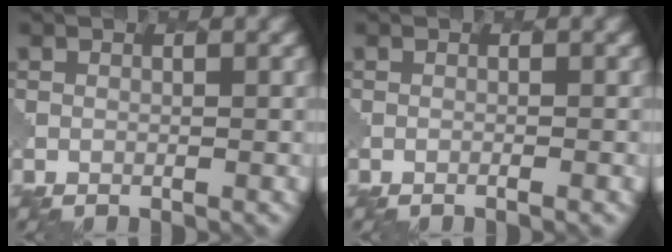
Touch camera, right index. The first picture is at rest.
{"total": 0.9, "force": [-0.4, 0.2, 0.7], "torque": [-0.002, 0.000, -0.010]}